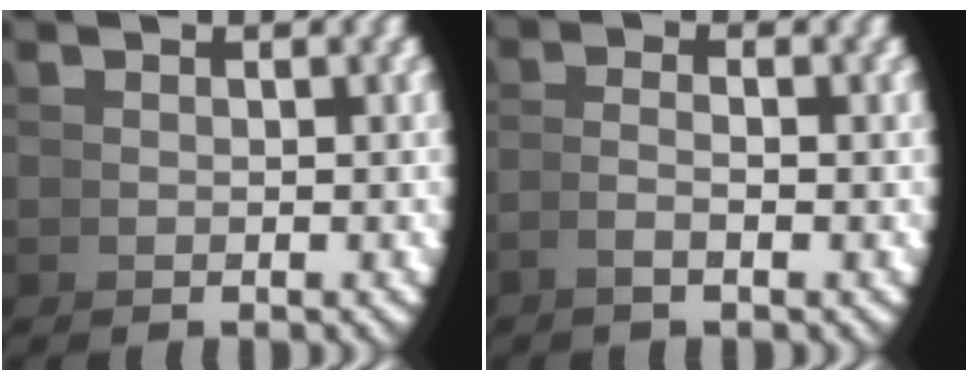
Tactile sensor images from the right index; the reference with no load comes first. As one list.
[{"total": 1.8, "force": [-0.7, -1.2, 1.0], "torque": [-0.019, 0.000, -0.010]}]